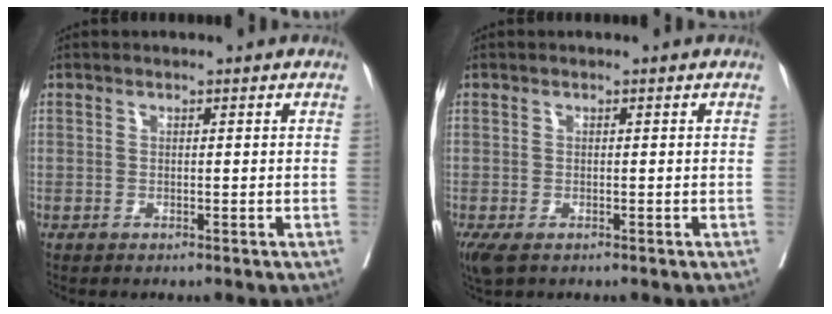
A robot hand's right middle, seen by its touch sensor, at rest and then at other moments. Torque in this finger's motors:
{"motor_torque": [0.36, -0.40, 0.19, 0.07]}